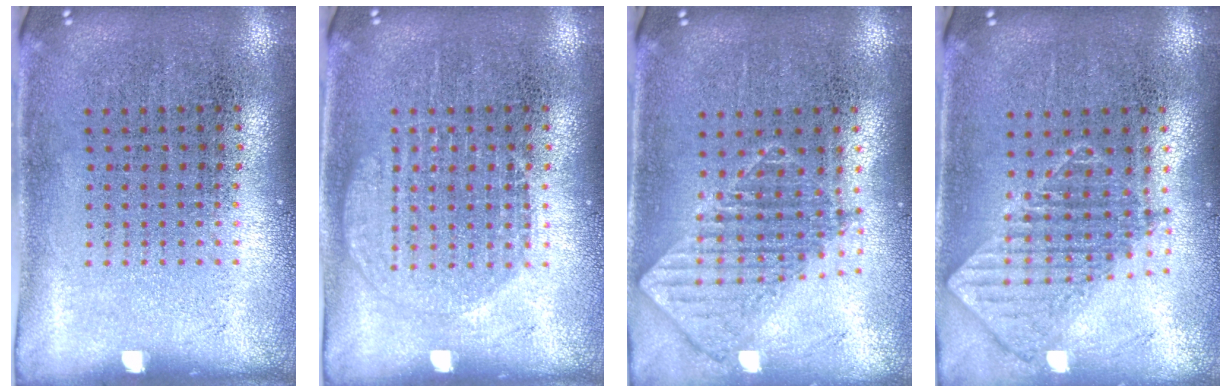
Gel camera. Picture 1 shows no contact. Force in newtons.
{"total": 1.9, "press": 1.8, "slide": 0.4}
{"total": 1.0, "press": 0.9, "slide": 0.3}
{"total": 1.0, "press": 0.9, "slide": 0.3}